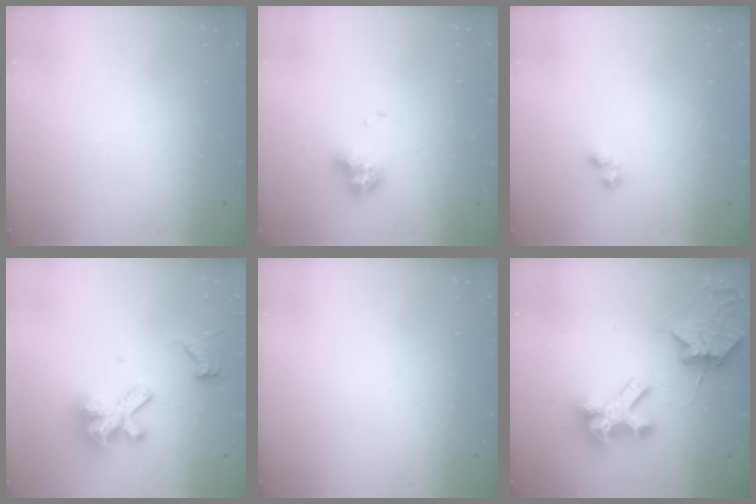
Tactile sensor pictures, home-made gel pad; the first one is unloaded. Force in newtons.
{"total": 8.5, "press": 8.5, "slide": 1.1}
{"total": 2.4, "press": 2.1, "slide": 1.1}
{"total": 13.4, "press": 13.3, "slide": 1.7}
{"total": 0.0}
{"total": 12.5, "press": 12.4, "slide": 1.7}